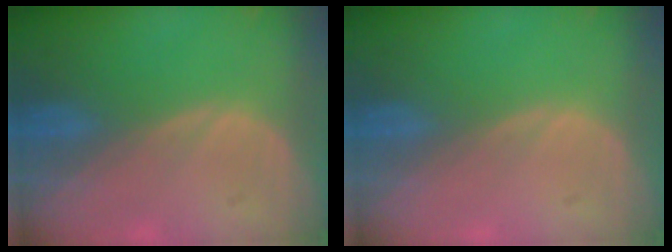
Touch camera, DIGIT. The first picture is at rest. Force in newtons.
{"total": 0.0}